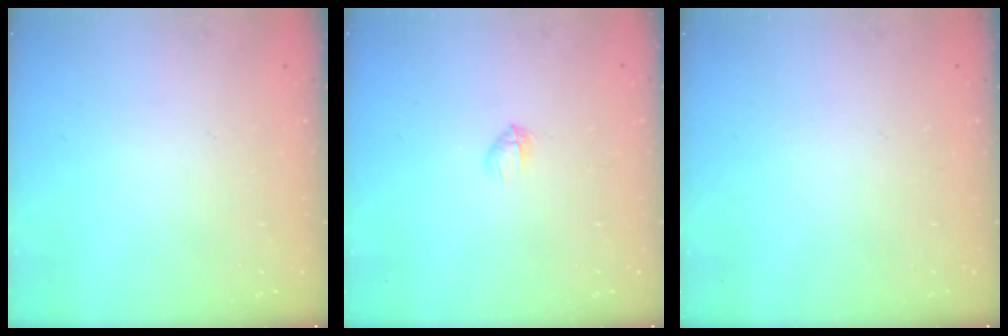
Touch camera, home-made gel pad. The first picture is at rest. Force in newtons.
{"total": 2.8, "press": 2.7, "slide": 0.7}
{"total": 0.0}